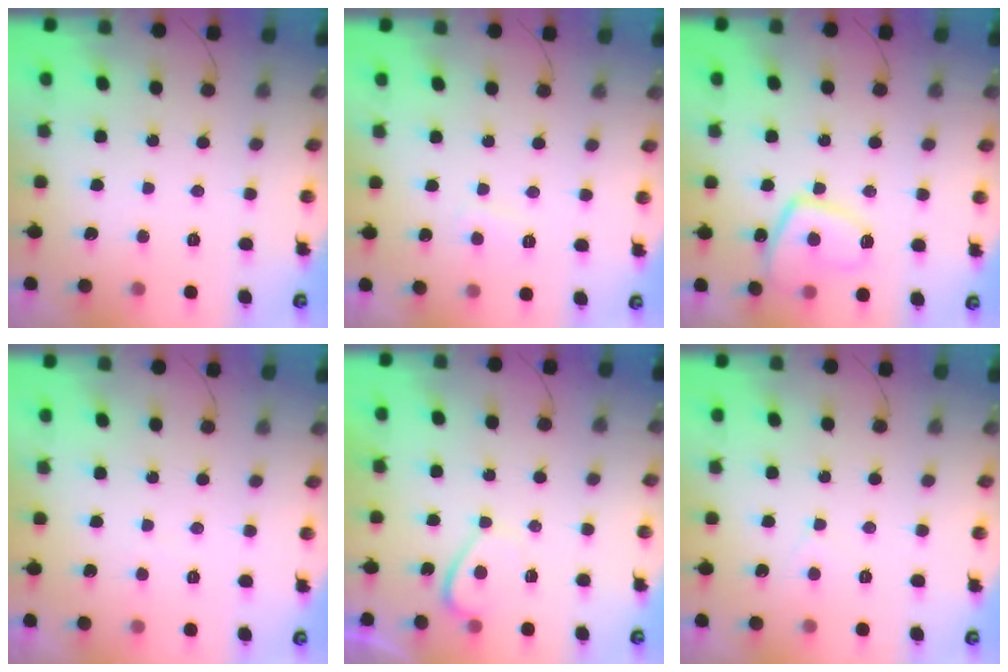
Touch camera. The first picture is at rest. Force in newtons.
{"total": 1.2, "press": 1.1, "slide": 0.5}
{"total": 10.8, "press": 10.8, "slide": 1.3}
{"total": 1.1, "press": 1.0, "slide": 0.5}
{"total": 2.9, "press": 2.8, "slide": 0.6}
{"total": 2.6, "press": 2.6, "slide": 0.3}